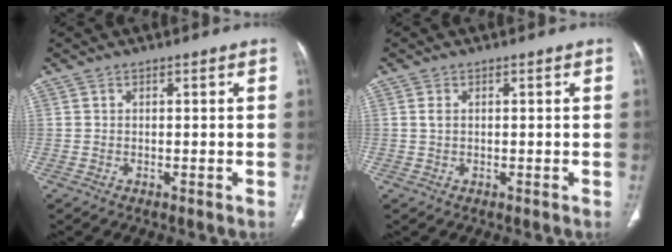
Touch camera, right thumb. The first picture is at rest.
{"total": 1.2, "force": [0.1, 0.8, 0.9], "torque": [-0.017, 0.002, 0.001]}